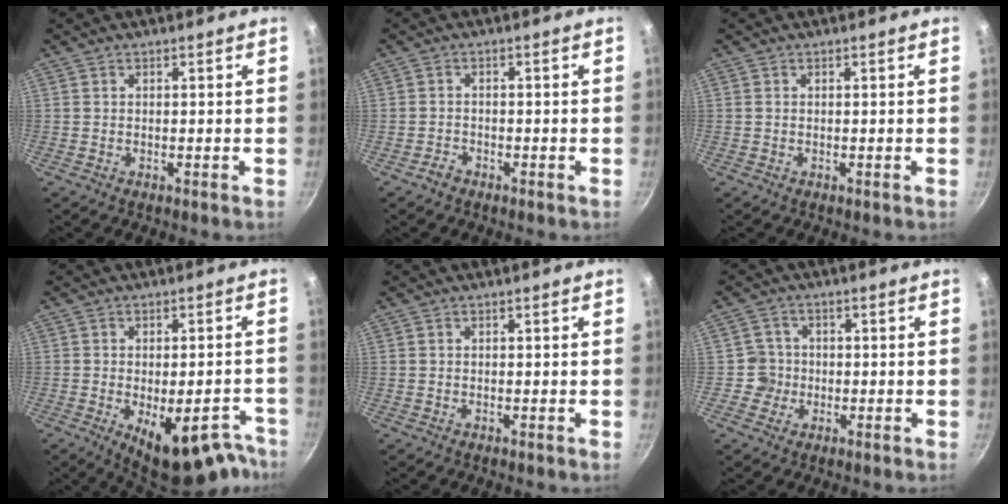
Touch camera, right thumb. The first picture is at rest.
{"total": 1.7, "force": [-1.3, 1.0, 0.4], "torque": [-0.003, 0.016, -0.023]}
{"total": 0.0}
{"total": 16.3, "force": [-9.7, 7.2, 11.0], "torque": [-0.082, 0.026, -0.125]}
{"total": 0.0}
{"total": 3.7, "force": [-0.7, 3.6, 0.2], "torque": [0.028, 0.011, -0.017]}